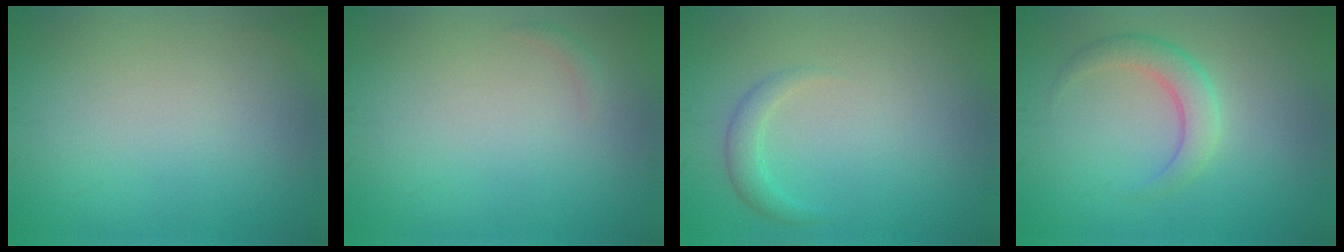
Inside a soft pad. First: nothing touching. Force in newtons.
{"total": 0.6, "press": 0.6, "slide": 0.1}
{"total": 1.6, "press": 1.6, "slide": 0.1}
{"total": 2.8, "press": 2.8, "slide": 0.1}